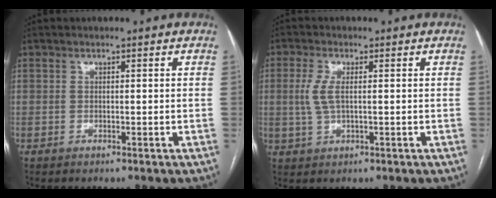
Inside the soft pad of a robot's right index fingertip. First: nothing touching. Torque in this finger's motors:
{"motor_torque": [0.27, 0.06, 0.22, 0.11]}